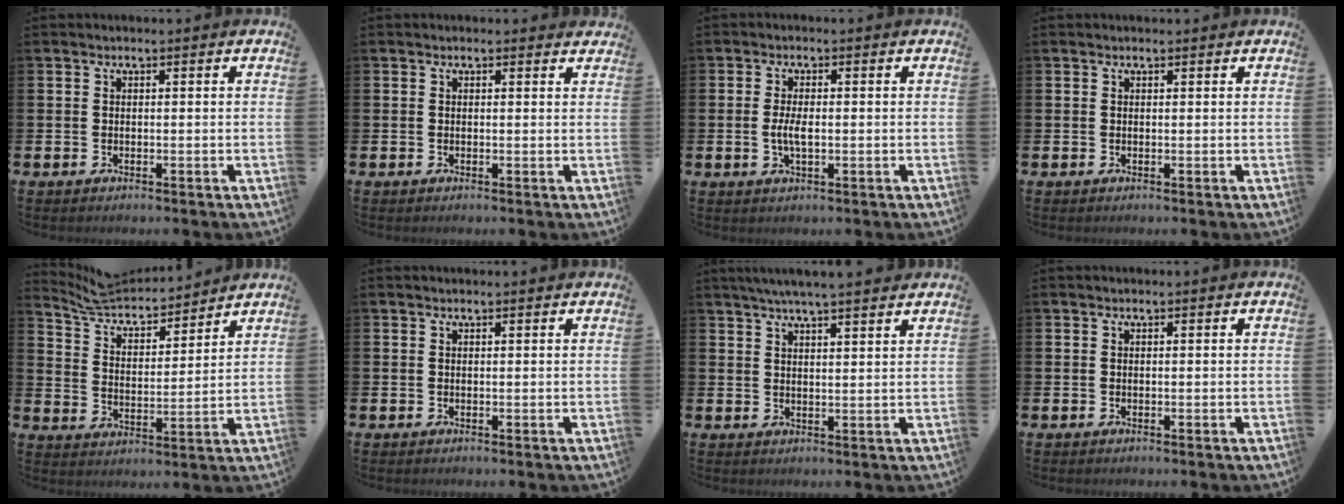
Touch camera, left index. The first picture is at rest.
{"total": 0.5, "force": [0.4, 0.3, 0.1], "torque": [0.005, 0.001, 0.005]}
{"total": 2.9, "force": [-0.2, 1.1, 2.7], "torque": [-0.055, -0.002, -0.007]}
{"total": 0.0}
{"total": 6.5, "force": [6.2, 1.5, 1.0], "torque": [-0.055, -0.047, 0.108]}
{"total": 0.5, "force": [0.5, 0.0, 0.1], "torque": [0.006, -0.003, 0.008]}
{"total": 4.8, "force": [4.5, -0.2, 1.6], "torque": [-0.042, -0.012, 0.082]}
{"total": 0.0}